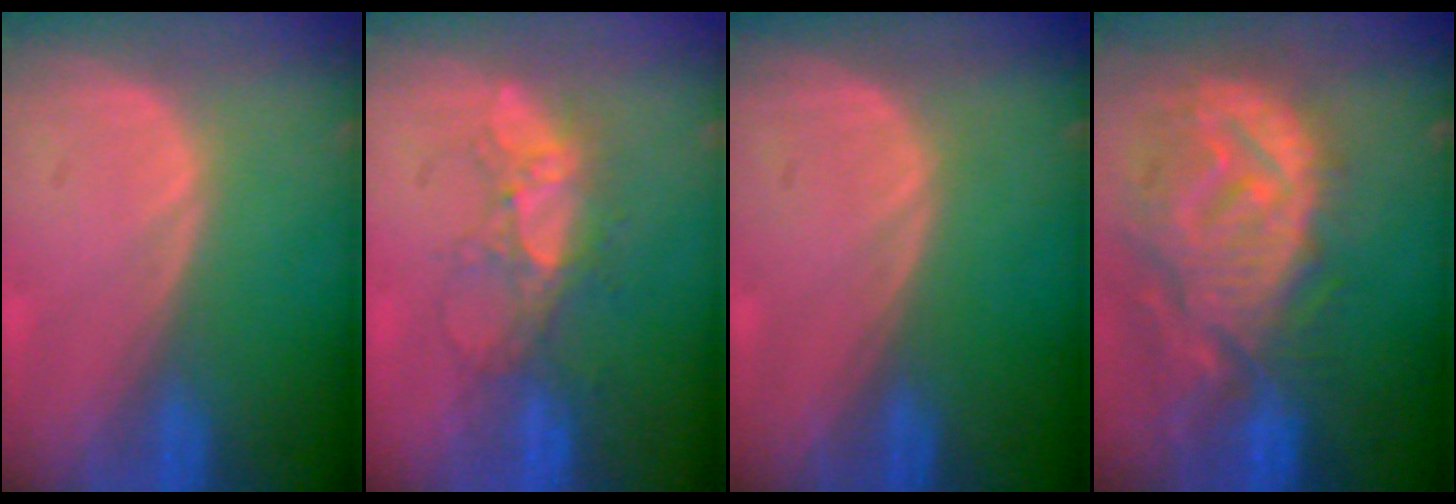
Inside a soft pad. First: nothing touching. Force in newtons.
{"total": 5.6, "press": 5.4, "slide": 1.6}
{"total": 0.0}
{"total": 12.8, "press": 11.2, "slide": 6.1}